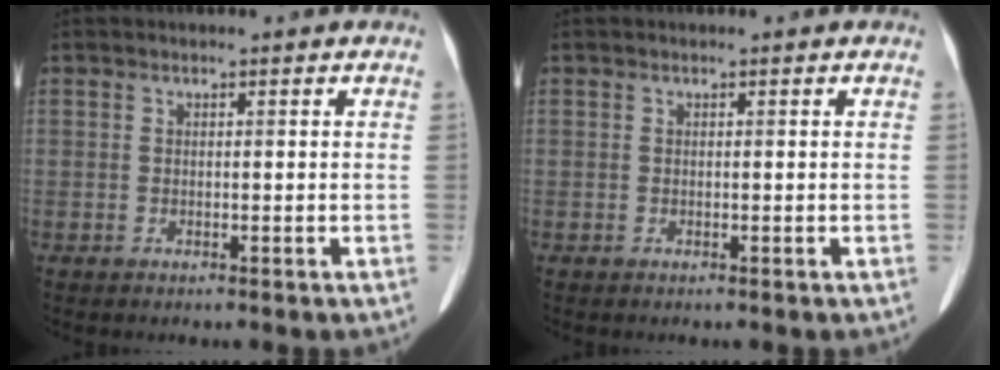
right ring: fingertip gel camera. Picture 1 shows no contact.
{"total": 0.0}